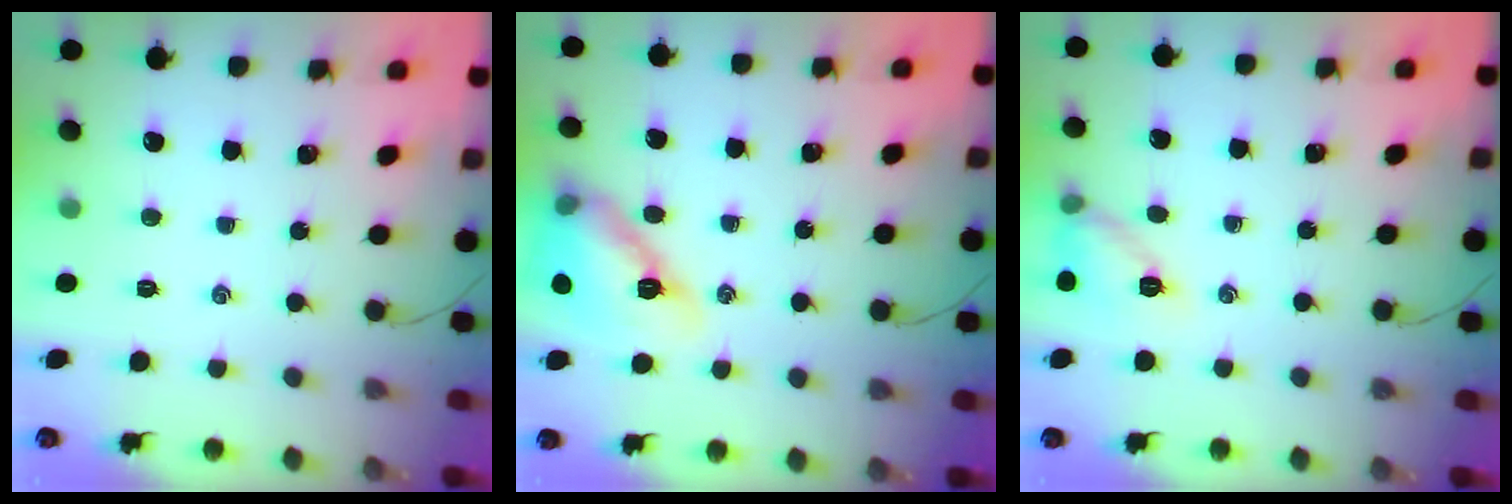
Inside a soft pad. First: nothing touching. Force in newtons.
{"total": 14.4, "press": 13.8, "slide": 4.1}
{"total": 8.5, "press": 8.4, "slide": 1.4}